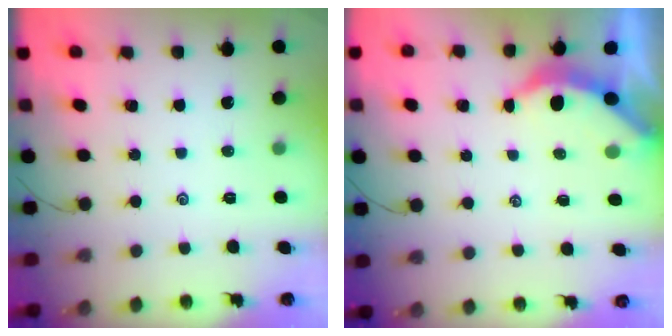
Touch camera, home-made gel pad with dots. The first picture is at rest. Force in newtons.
{"total": 3.9, "press": 3.9, "slide": 0.5}